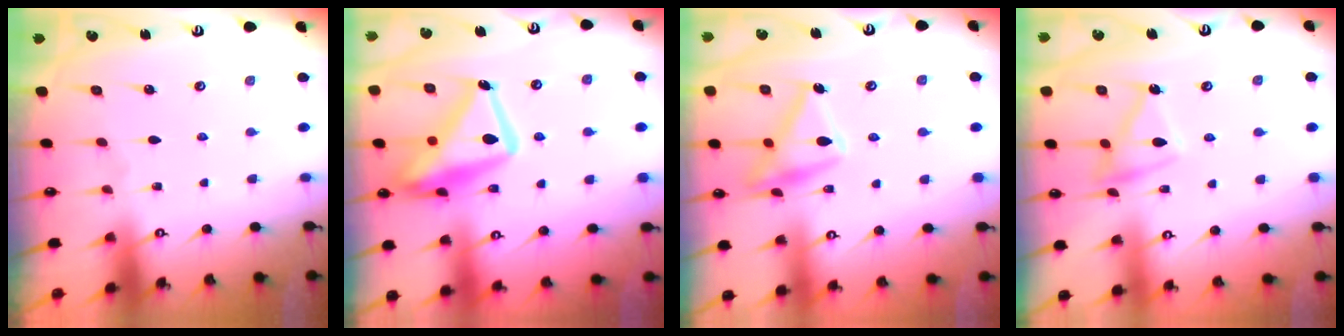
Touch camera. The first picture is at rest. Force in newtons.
{"total": 17.7, "press": 17.6, "slide": 1.6}
{"total": 17.4, "press": 17.4, "slide": 0.9}
{"total": 12.7, "press": 12.7, "slide": 0.9}